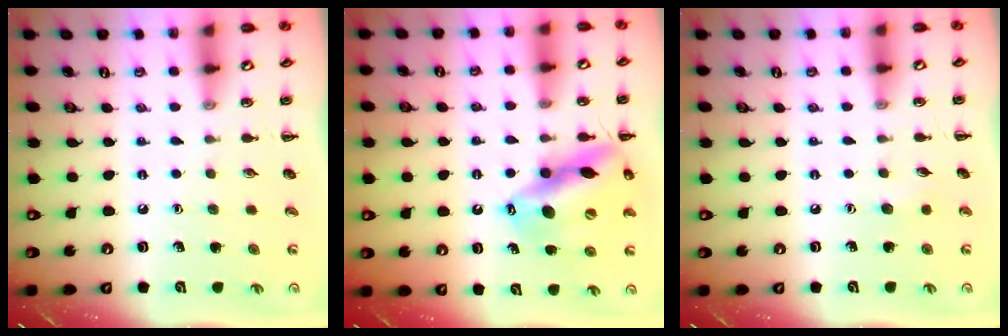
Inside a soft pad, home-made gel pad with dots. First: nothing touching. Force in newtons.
{"total": 16.5, "press": 16.2, "slide": 3.5}
{"total": 3.6, "press": 3.4, "slide": 1.0}